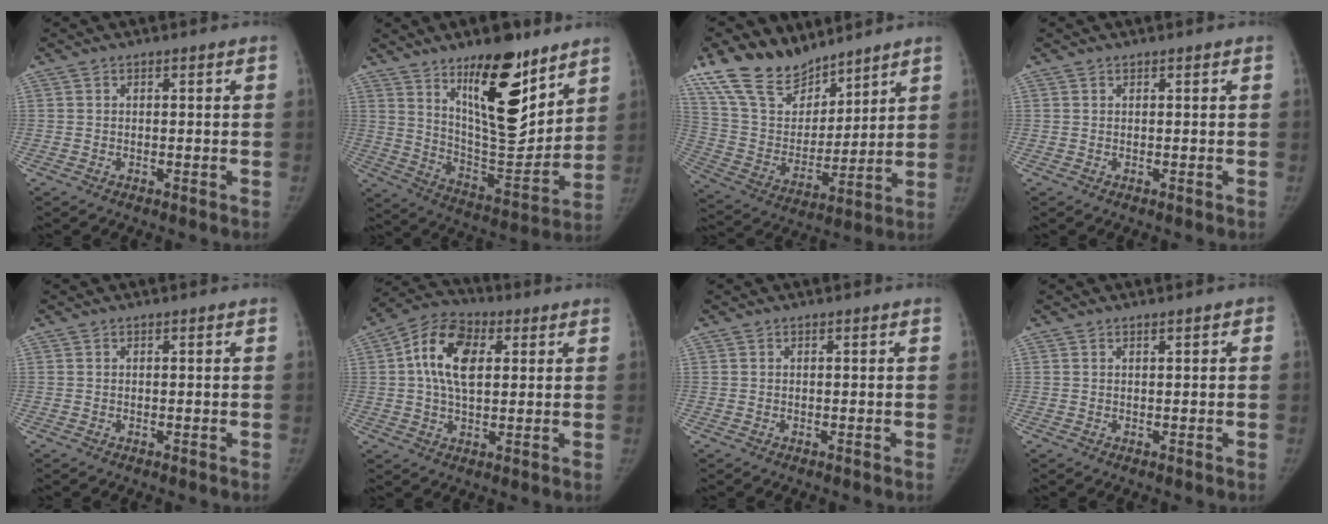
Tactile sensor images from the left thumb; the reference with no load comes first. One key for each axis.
{"total": 20.6, "fx": 12.2, "fy": 7.6, "fz": 14.8, "tx": -0.181, "ty": -0.091, "tz": 0.208}
{"total": 17.8, "fx": 14.1, "fy": 8.6, "fz": 6.7, "tx": -0.089, "ty": -0.057, "tz": 0.274}
{"total": 0.0}
{"total": 0.0}
{"total": 12.0, "fx": 2.7, "fy": 7.1, "fz": 9.2, "tx": -0.155, "ty": 0.010, "tz": 0.039}
{"total": 0.0}
{"total": 0.8, "fx": 0.3, "fy": 0.3, "fz": 0.6, "tx": -0.006, "ty": 0.001, "tz": 0.003}